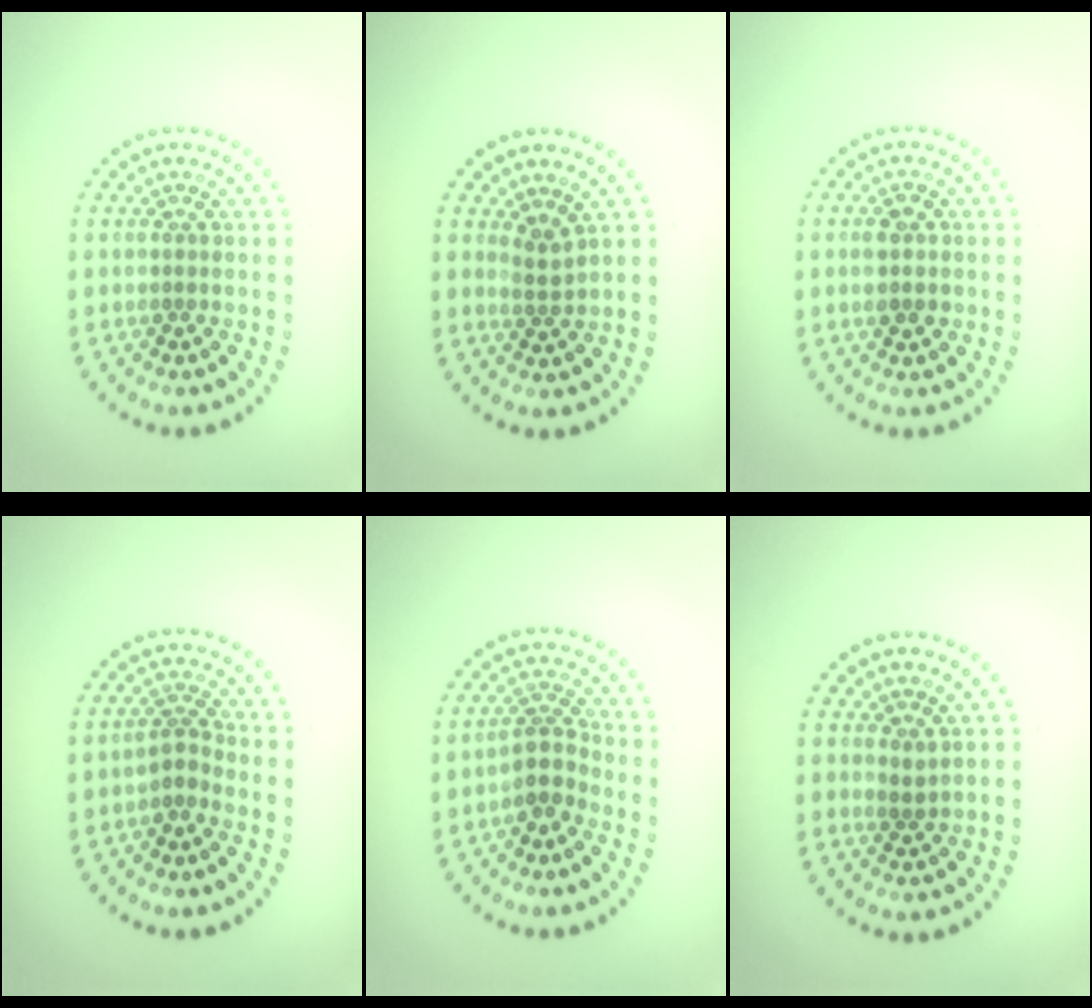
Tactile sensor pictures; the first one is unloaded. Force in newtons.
{"total": 1.4, "press": 1.1, "slide": 0.9}
{"total": 2.8, "press": 2.8, "slide": 0.1}
{"total": 2.0, "press": 1.4, "slide": 1.4}
{"total": 2.5, "press": 2.0, "slide": 1.5}
{"total": 0.7, "press": 0.6, "slide": 0.4}